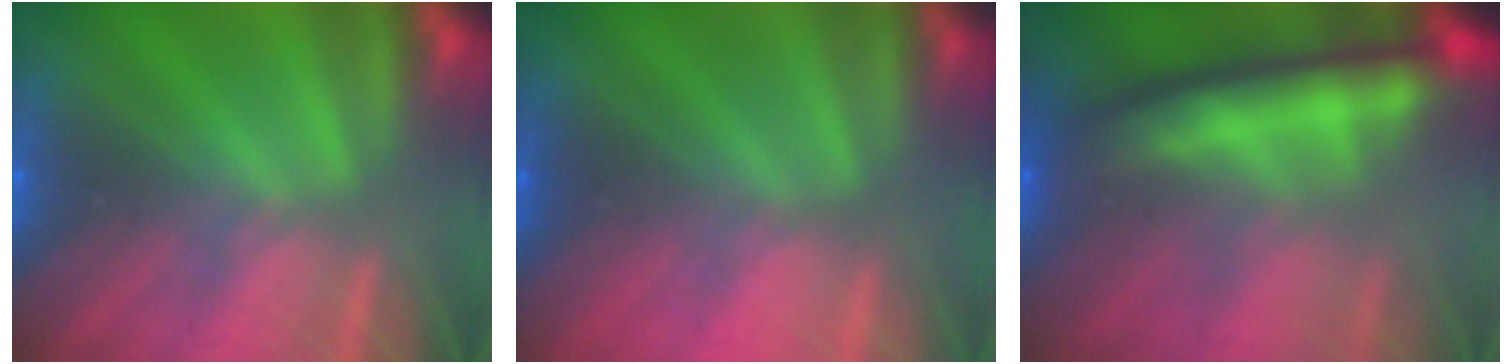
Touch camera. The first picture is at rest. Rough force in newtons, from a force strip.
{"total": 2.9}
{"total": 6.9}